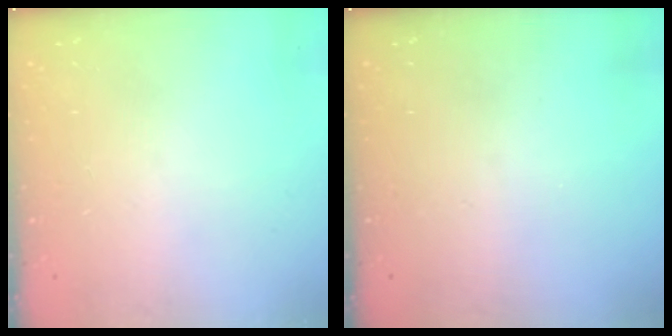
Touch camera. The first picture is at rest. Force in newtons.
{"total": 0.0}